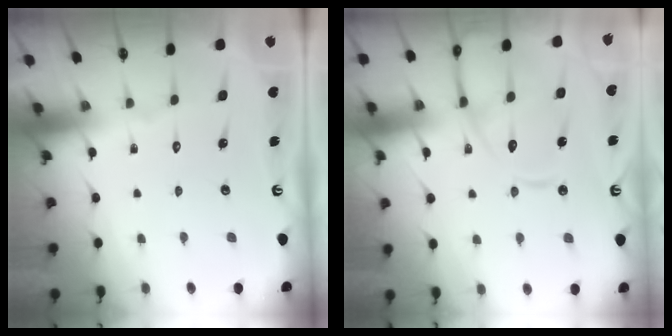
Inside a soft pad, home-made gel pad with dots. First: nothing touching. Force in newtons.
{"total": 14.5, "press": 14.4, "slide": 1.5}